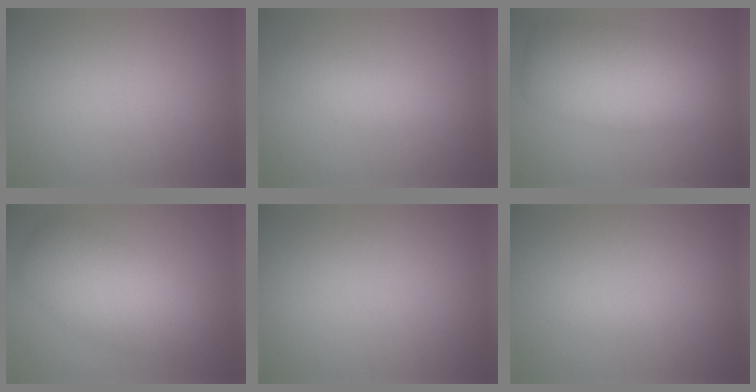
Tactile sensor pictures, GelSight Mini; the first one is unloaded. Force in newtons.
{"total": 1.8, "press": 1.8, "slide": 0.0}
{"total": 7.5, "press": 7.5, "slide": 0.3}
{"total": 6.2, "press": 6.2, "slide": 0.2}
{"total": 0.0}
{"total": 0.8, "press": 0.7, "slide": 0.1}